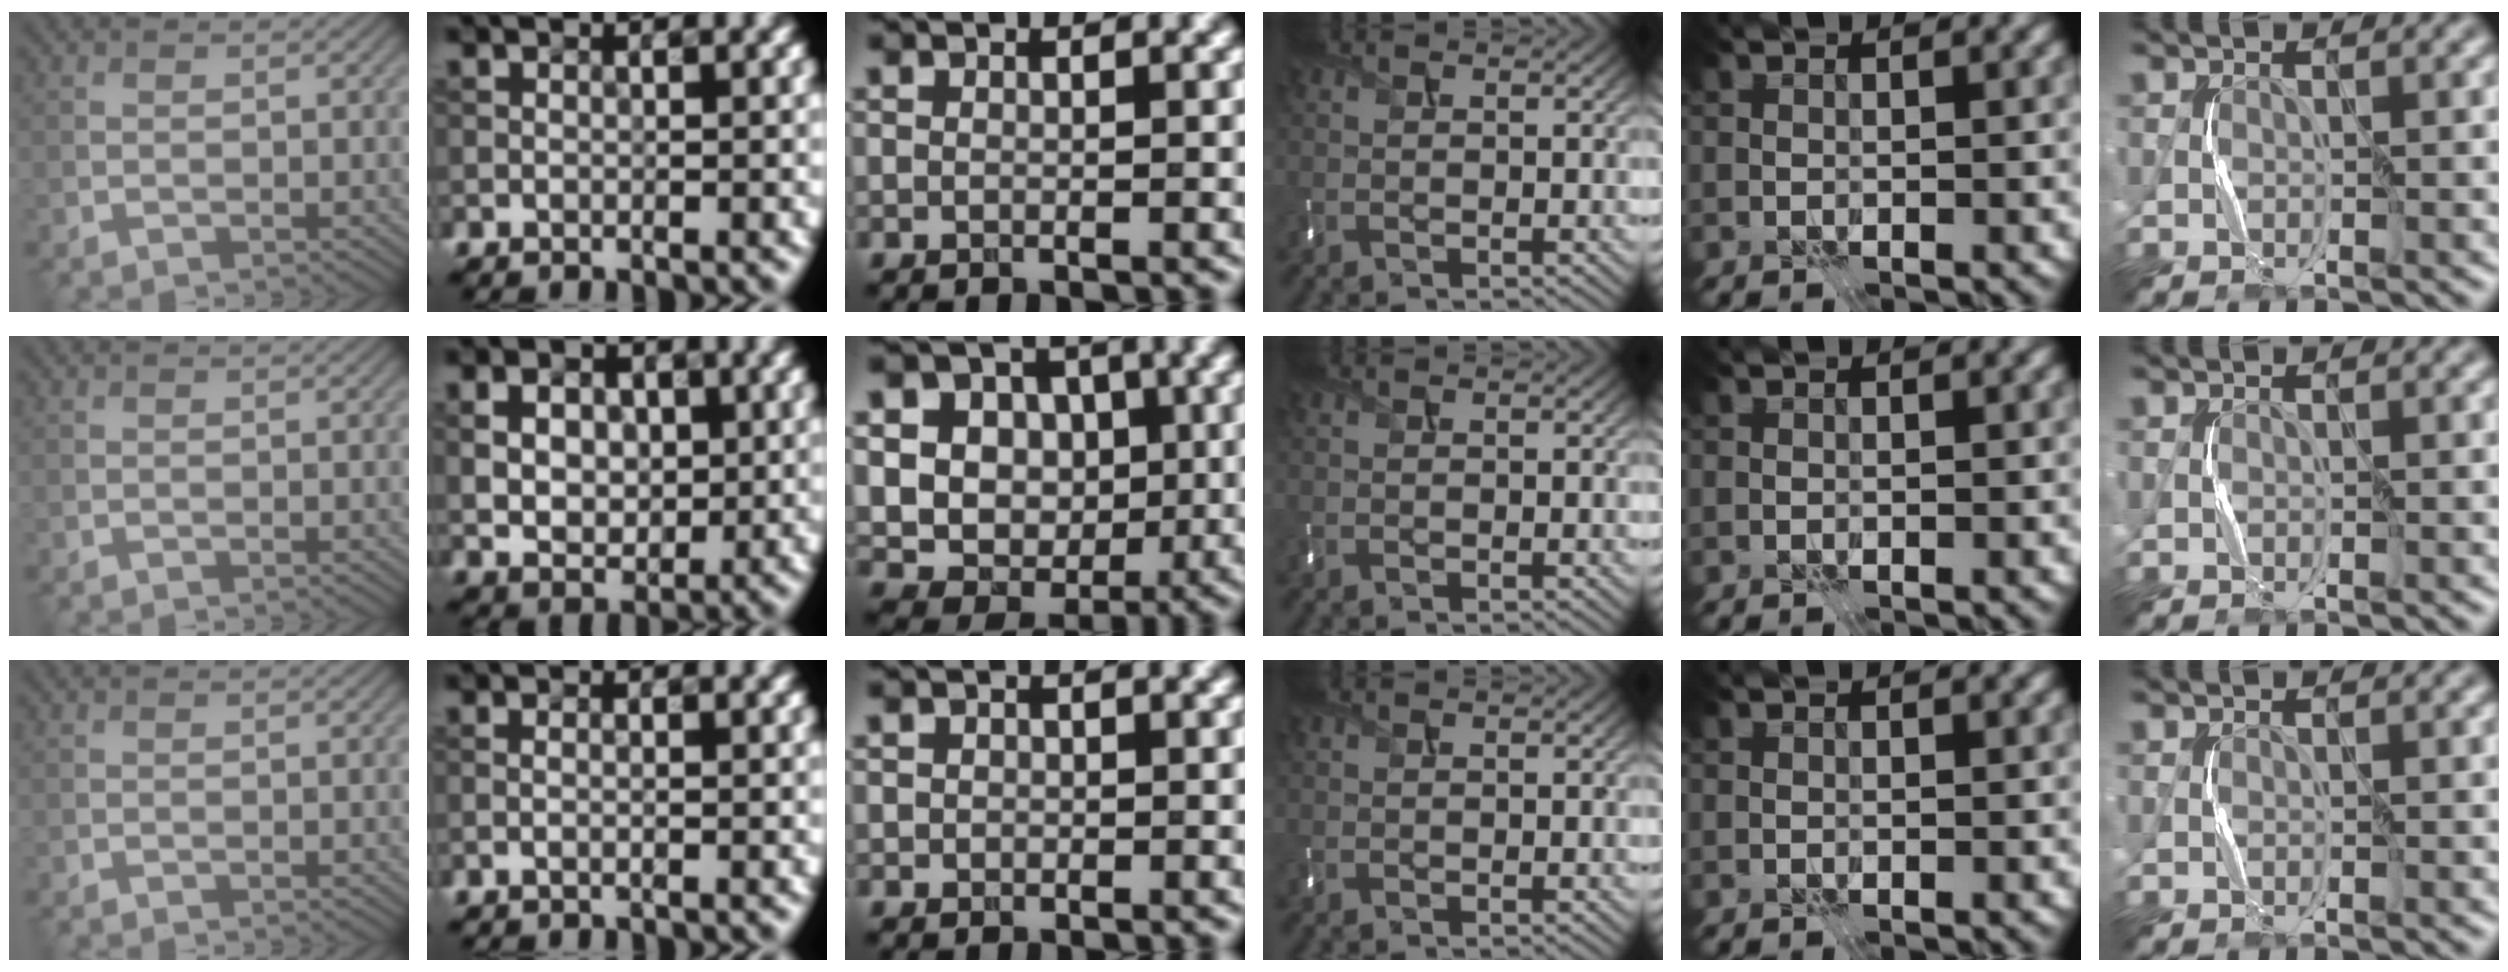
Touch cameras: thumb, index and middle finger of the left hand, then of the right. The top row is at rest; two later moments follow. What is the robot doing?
{"motion": "press", "object": "memory foam"}